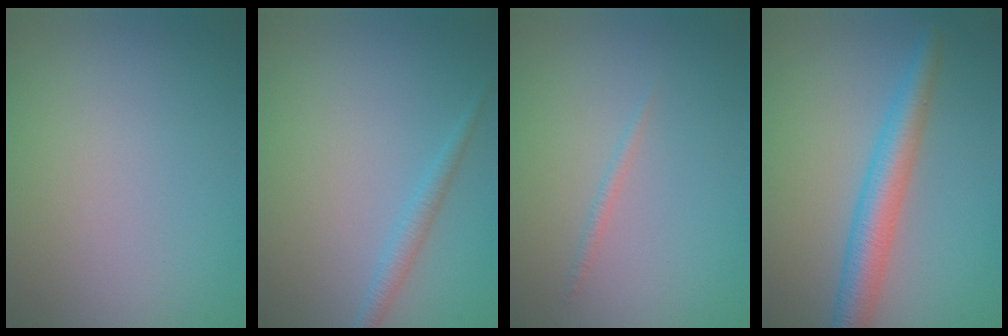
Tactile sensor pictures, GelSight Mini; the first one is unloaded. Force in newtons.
{"total": 1.4, "press": 1.4, "slide": 0.1}
{"total": 0.6, "press": 0.6, "slide": 0.1}
{"total": 4.3, "press": 4.3, "slide": 0.2}